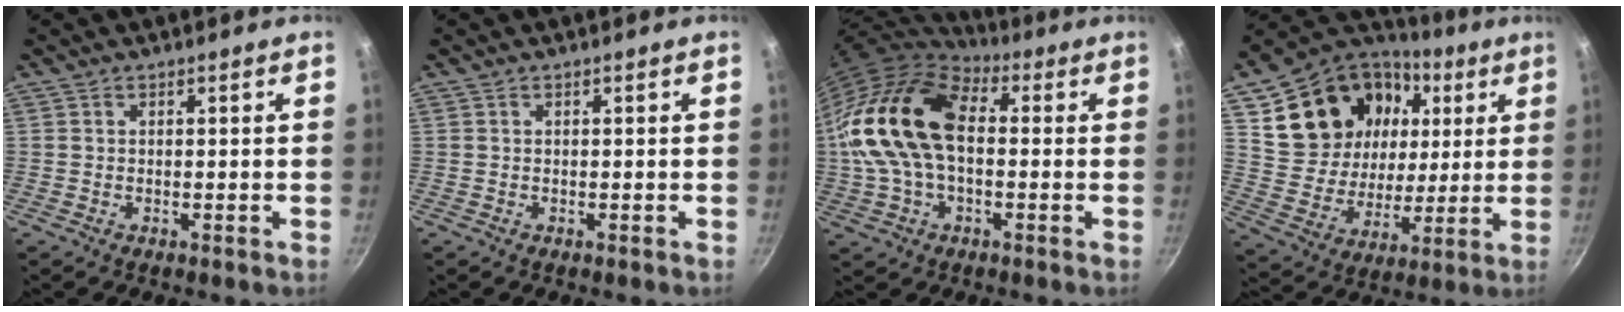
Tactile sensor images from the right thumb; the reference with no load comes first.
{"total": 0.0}
{"total": 20.5, "force": [1.0, 12.7, 16.0], "torque": [-0.301, 0.032, 0.007]}
{"total": 23.2, "force": [8.1, 17.9, 12.4], "torque": [-0.216, -0.004, 0.149]}